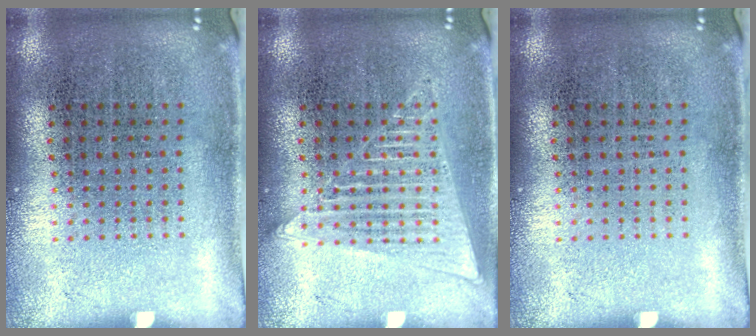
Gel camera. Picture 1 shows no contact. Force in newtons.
{"total": 2.4, "press": 2.4, "slide": 0.3}
{"total": 0.0}